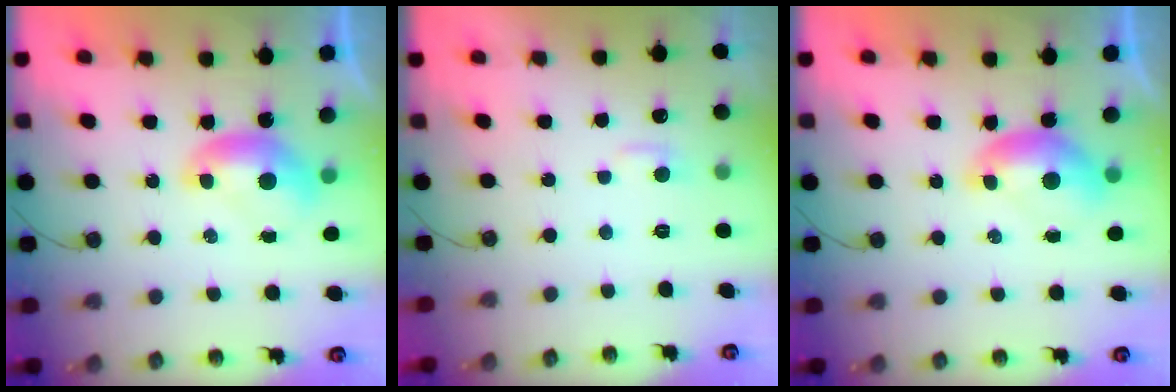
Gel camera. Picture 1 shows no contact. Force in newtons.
{"total": 2.8, "press": 2.7, "slide": 0.5}
{"total": 0.6, "press": 0.3, "slide": 0.6}